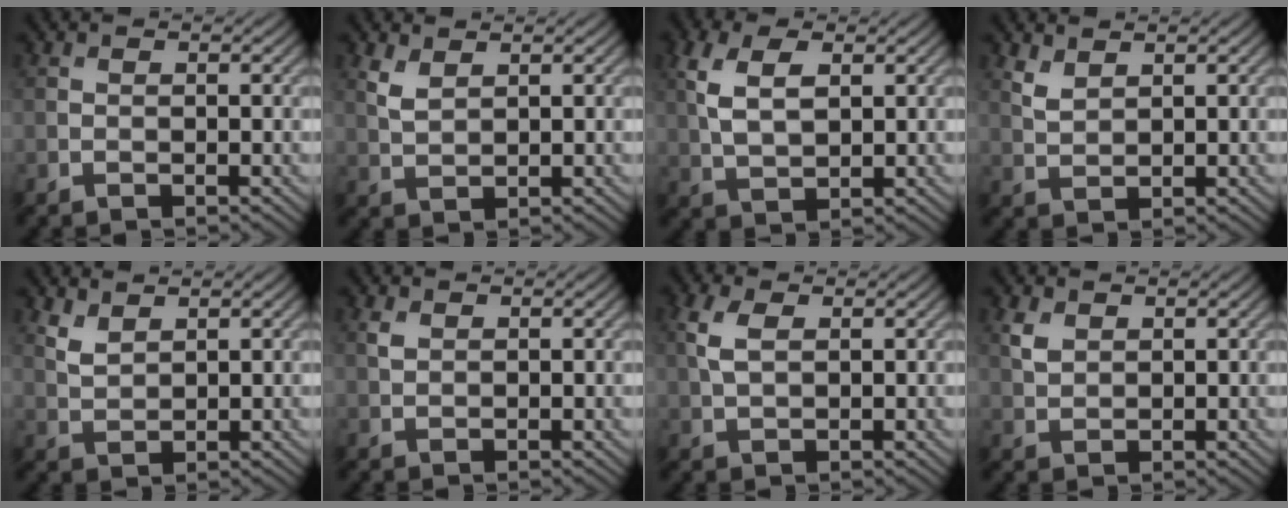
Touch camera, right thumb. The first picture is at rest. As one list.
[{"total": 2.6, "force": [1.6, 1.2, 1.6], "torque": [-0.046, -0.001, 0.039]}, {"total": 6.2, "force": [1.9, 3.4, 4.8], "torque": [-0.119, 0.006, 0.036]}, {"total": 2.3, "force": [1.7, 1.0, 1.2], "torque": [-0.035, -0.001, 0.043]}, {"total": 2.7, "force": [2.0, 1.1, 1.4], "torque": [-0.039, -0.002, 0.048]}, {"total": 1.2, "force": [0.6, 0.8, 0.7], "torque": [-0.019, 0.000, 0.014]}, {"total": 3.6, "force": [1.1, 2.0, 2.8], "torque": [-0.078, 0.006, 0.022]}, {"total": 2.4, "force": [1.3, 1.6, 1.3], "torque": [-0.037, -0.001, 0.029]}]